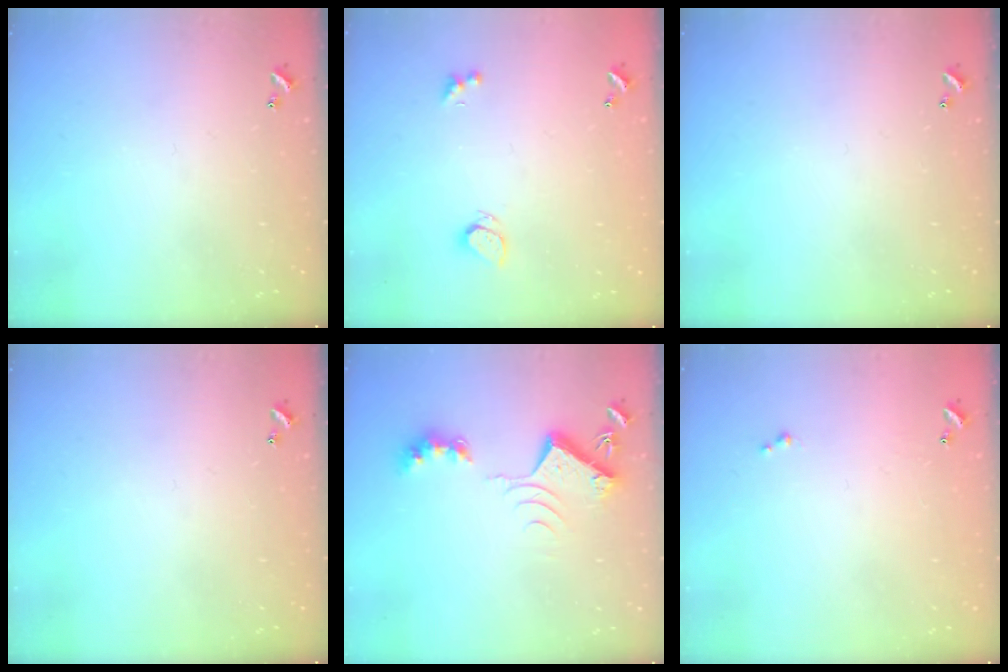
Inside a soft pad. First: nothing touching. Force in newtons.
{"total": 1.6, "press": 1.5, "slide": 0.5}
{"total": 0.0}
{"total": 0.0}
{"total": 8.7, "press": 8.7, "slide": 0.6}
{"total": 1.2, "press": 1.2, "slide": 0.2}